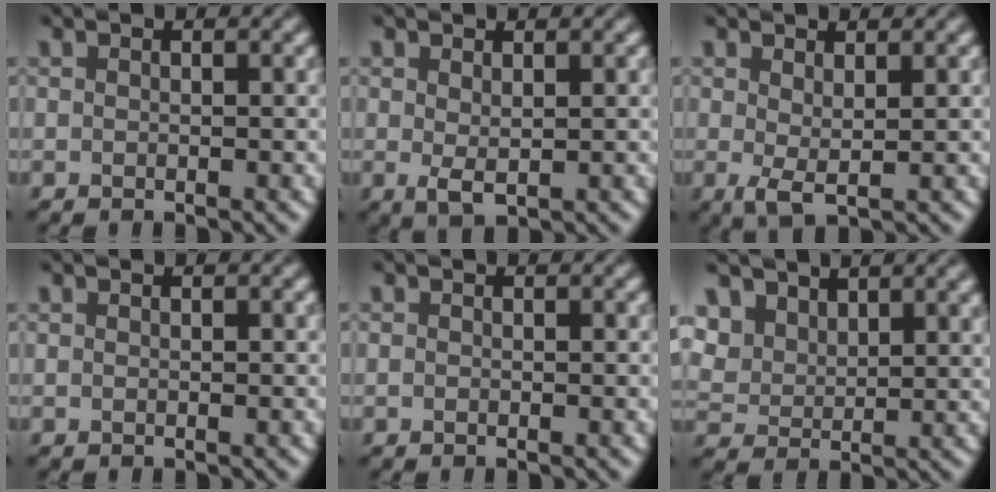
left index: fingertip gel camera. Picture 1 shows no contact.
{"total": 1.4, "force": [0.4, 0.5, 1.2], "torque": [-0.026, -0.005, 0.011]}
{"total": 1.8, "force": [0.5, 0.4, 1.7], "torque": [-0.037, -0.005, 0.010]}
{"total": 0.0}
{"total": 0.0}
{"total": 4.7, "force": [3.4, 2.5, 2.0], "torque": [-0.062, -0.003, 0.062]}